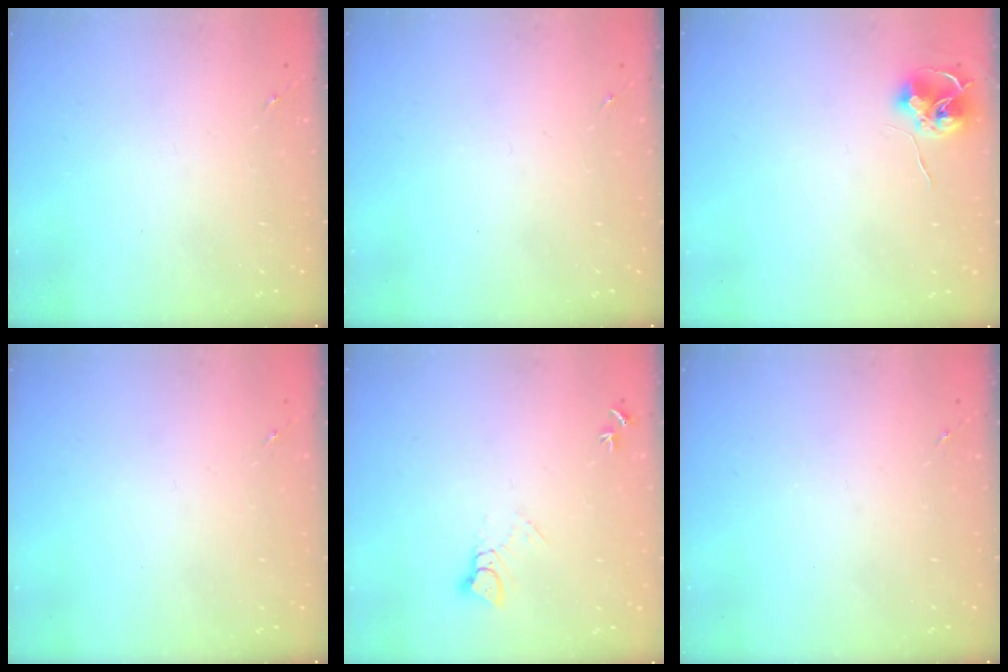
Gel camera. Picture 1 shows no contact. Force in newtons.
{"total": 0.0}
{"total": 7.9, "press": 7.9, "slide": 0.4}
{"total": 0.0}
{"total": 4.1, "press": 4.1, "slide": 0.3}
{"total": 0.0}